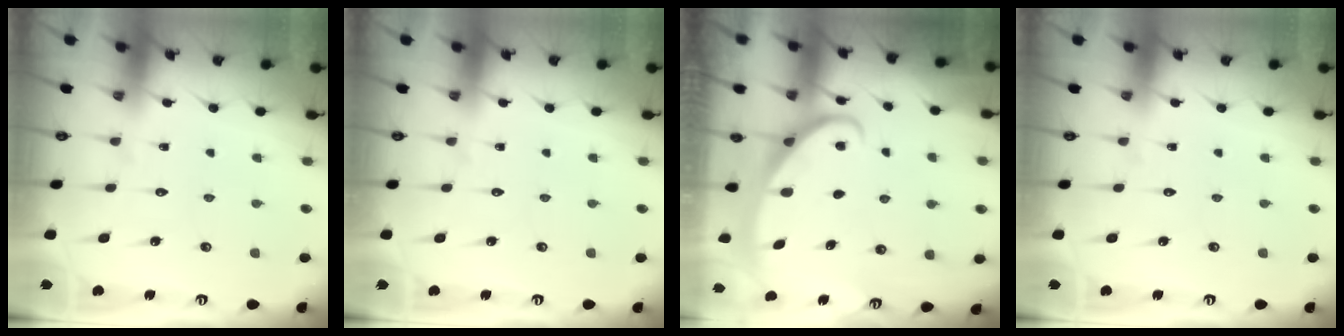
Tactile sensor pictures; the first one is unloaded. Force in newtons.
{"total": 0.0}
{"total": 2.8, "press": 2.8, "slide": 0.4}
{"total": 0.0}